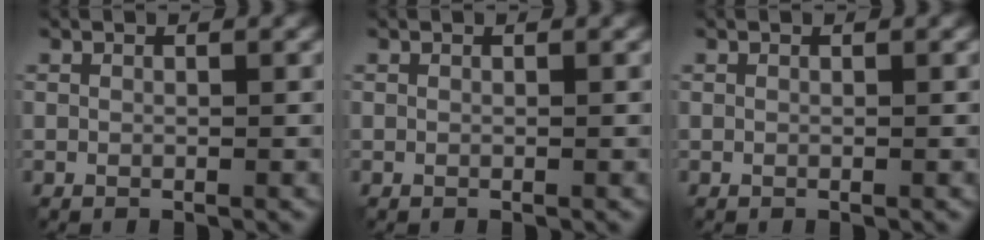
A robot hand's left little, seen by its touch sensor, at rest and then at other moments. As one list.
[{"total": 0.0}, {"total": 0.0}]